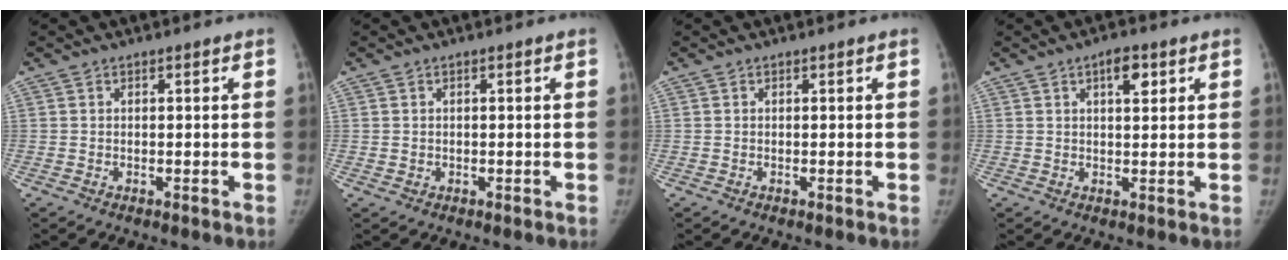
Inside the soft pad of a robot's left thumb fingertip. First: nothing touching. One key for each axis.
{"total": 0.7, "fx": -0.1, "fy": 0.7, "fz": 0.1, "tx": 0.001, "ty": 0.000, "tz": 0.000}
{"total": 0.0}
{"total": 4.0, "fx": 1.9, "fy": 1.8, "fz": 3.0, "tx": -0.035, "ty": -0.006, "tz": 0.027}